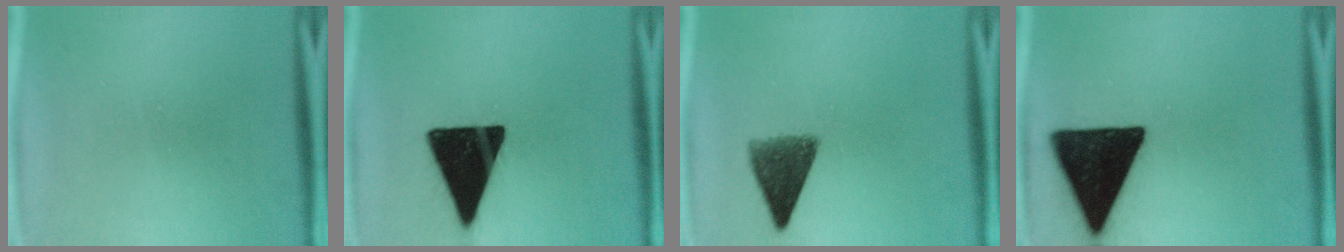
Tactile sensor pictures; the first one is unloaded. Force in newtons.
{"total": 19.5}
{"total": 6.8}
{"total": 19.4}